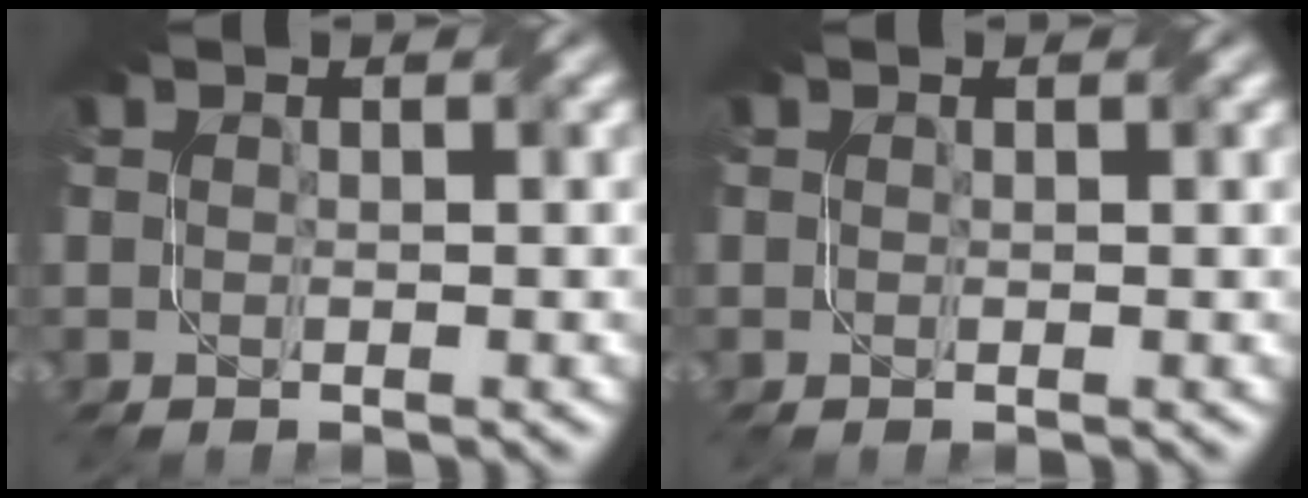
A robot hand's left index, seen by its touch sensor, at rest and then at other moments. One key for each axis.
{"total": 0.0}